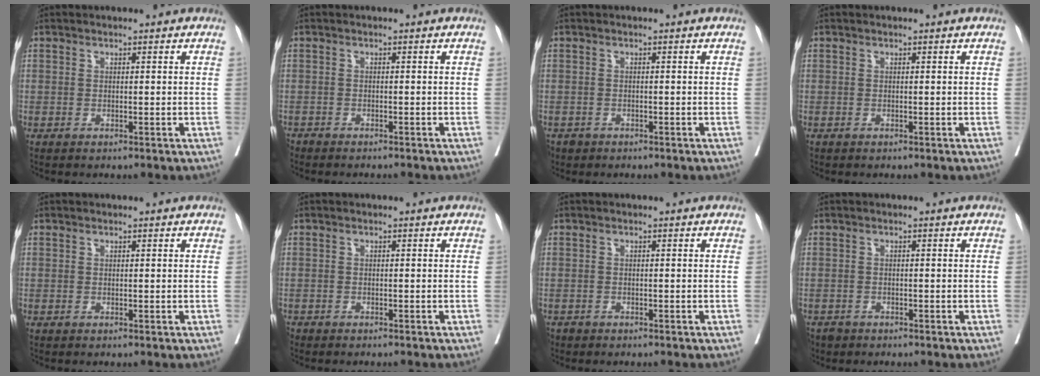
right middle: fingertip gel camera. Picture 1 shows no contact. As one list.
[{"total": 3.5, "force": [-3.4, 0.6, 0.7], "torque": [-0.001, -0.007, -0.052]}, {"total": 2.3, "force": [-1.7, 1.6, 0.1], "torque": [-0.005, 0.002, -0.030]}, {"total": 0.0}, {"total": 0.0}, {"total": 2.9, "force": [-2.7, 0.9, 0.7], "torque": [-0.007, -0.005, -0.040]}, {"total": 1.8, "force": [-1.6, 0.9, 0.2], "torque": [-0.008, -0.001, -0.027]}, {"total": 2.9, "force": [-2.4, 1.7, 0.2], "torque": [-0.004, 0.001, -0.041]}]